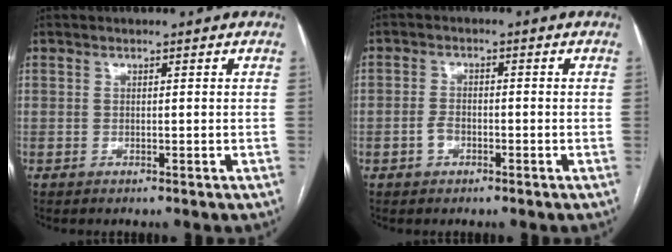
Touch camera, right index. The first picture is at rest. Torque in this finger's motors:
{"motor_torque": [-0.64, 0.27, -0.65, -0.21]}